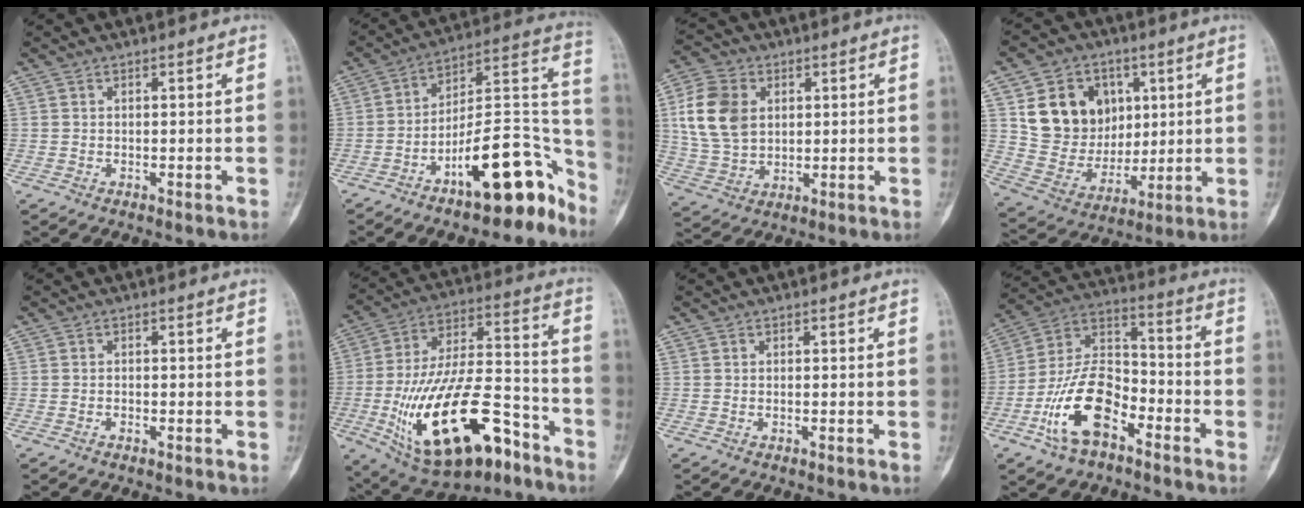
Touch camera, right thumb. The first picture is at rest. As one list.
[{"total": 18.9, "force": [-11.4, 6.8, 13.5], "torque": [-0.145, 0.120, -0.181]}, {"total": 12.7, "force": [2.8, 9.3, 8.2], "torque": [-0.150, -0.002, 0.058]}, {"total": 16.1, "force": [5.0, 13.3, 7.5], "torque": [-0.084, -0.012, 0.106]}, {"total": 0.7, "force": [-0.4, 0.4, 0.4], "torque": [-0.007, 0.006, -0.008]}, {"total": 27.1, "force": [-12.1, 12.3, 20.9], "torque": [-0.390, 0.063, -0.188]}, {"total": 0.0}, {"total": 15.7, "force": [-7.6, 8.3, 11.0], "torque": [-0.195, 0.061, -0.149]}]